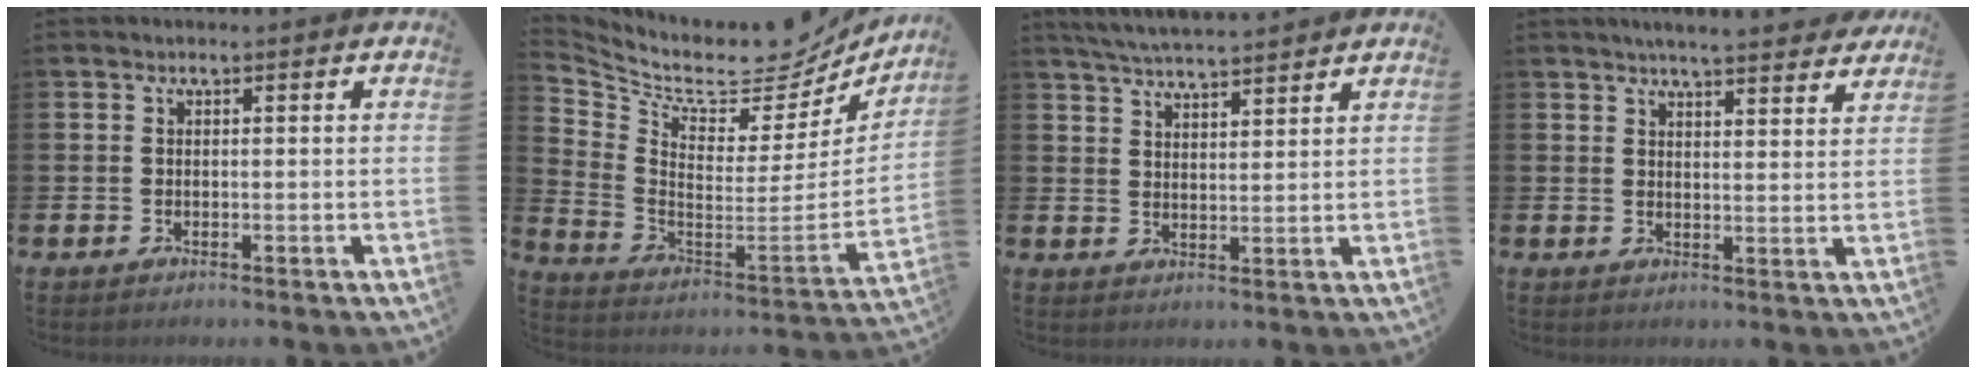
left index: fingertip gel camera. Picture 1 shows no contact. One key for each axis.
{"total": 6.9, "fx": 5.5, "fy": 3.0, "fz": 2.8, "tx": -0.078, "ty": -0.059, "tz": 0.085}
{"total": 4.9, "fx": 4.8, "fy": 0.0, "fz": 0.6, "tx": -0.034, "ty": -0.020, "tz": 0.088}
{"total": 5.1, "fx": 4.9, "fy": -0.1, "fz": 1.2, "tx": -0.022, "ty": -0.029, "tz": 0.086}